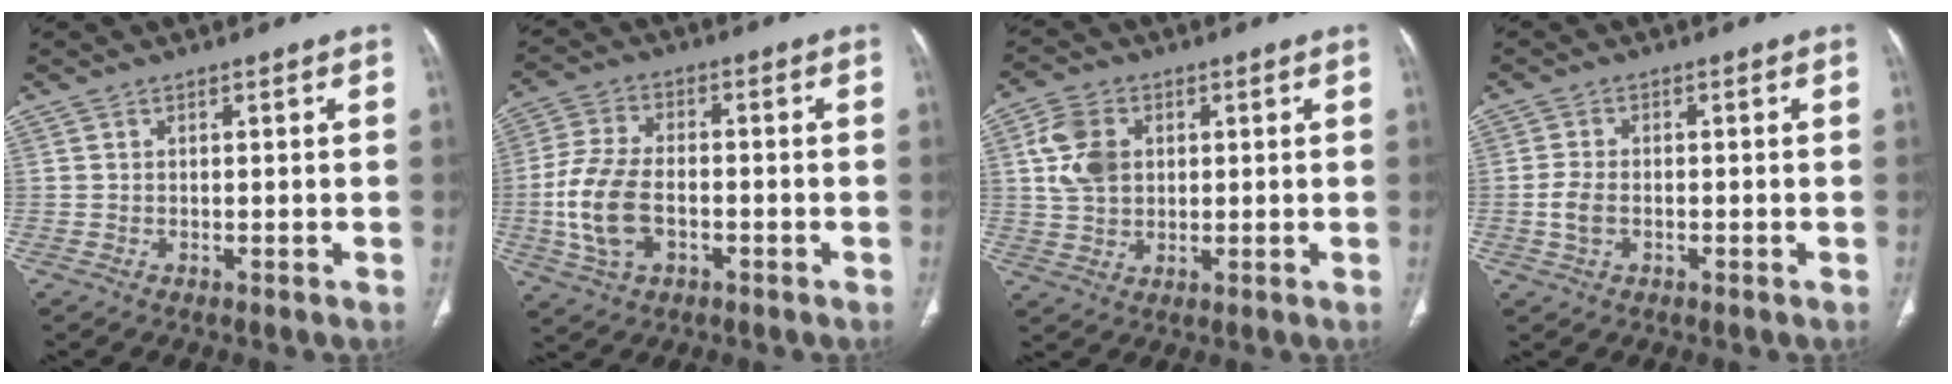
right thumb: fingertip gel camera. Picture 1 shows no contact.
{"total": 11.7, "force": [-2.4, 7.1, 9.0], "torque": [-0.188, 0.017, -0.044]}
{"total": 8.3, "force": [1.9, 6.1, 5.3], "torque": [-0.092, 0.000, 0.037]}
{"total": 3.6, "force": [-0.7, 2.3, 2.6], "torque": [-0.057, 0.009, -0.014]}